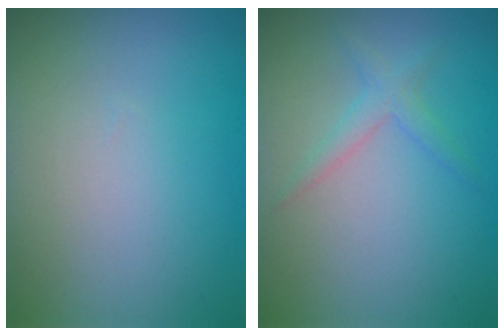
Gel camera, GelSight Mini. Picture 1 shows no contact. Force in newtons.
{"total": 1.7, "press": 1.7, "slide": 0.1}